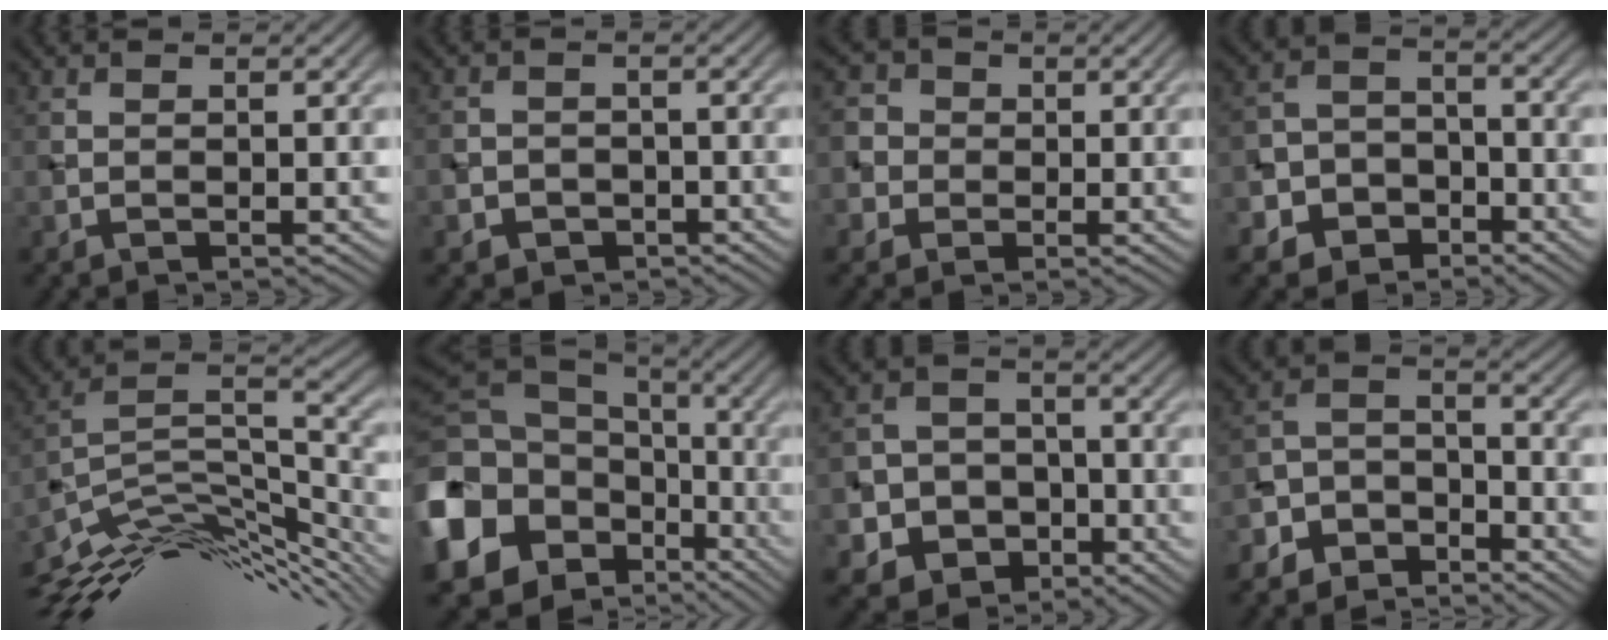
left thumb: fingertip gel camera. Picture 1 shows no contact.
{"total": 3.2, "force": [-1.7, 2.6, 0.9], "torque": [-0.009, -0.002, -0.035]}
{"total": 4.7, "force": [0.0, 4.5, 1.4], "torque": [-0.038, 0.013, -0.021]}
{"total": 6.4, "force": [-4.1, 4.4, 2.1], "torque": [-0.045, 0.000, -0.091]}
{"total": 13.8, "force": [-8.3, 4.6, 10.0], "torque": [-0.212, -0.002, -0.138]}
{"total": 20.5, "force": [-6.5, 16.1, 10.8], "torque": [-0.292, -0.041, -0.097]}
{"total": 7.6, "force": [-3.2, 6.4, 2.5], "torque": [-0.059, -0.005, -0.085]}
{"total": 7.6, "force": [-6.5, 3.2, 2.3], "torque": [-0.049, 0.001, -0.138]}